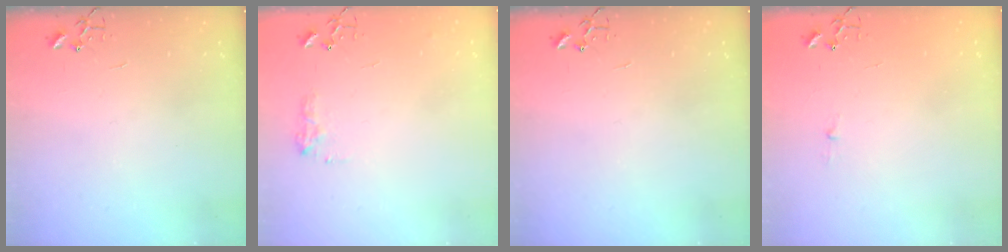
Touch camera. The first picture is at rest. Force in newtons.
{"total": 7.8, "press": 7.8, "slide": 0.1}
{"total": 0.0}
{"total": 2.6, "press": 2.5, "slide": 0.4}